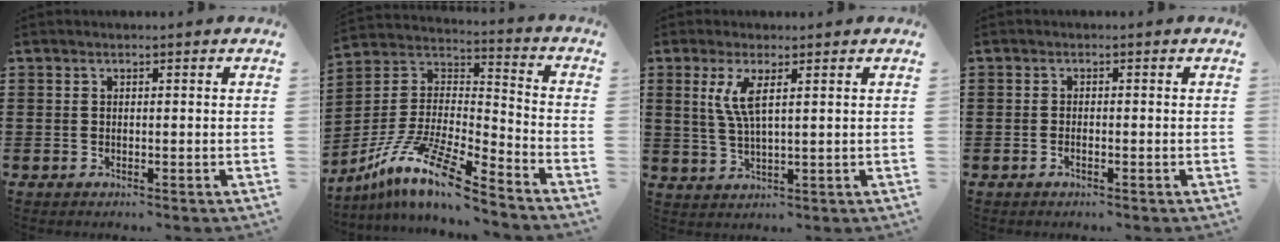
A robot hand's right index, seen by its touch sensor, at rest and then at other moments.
{"total": 12.2, "force": [-9.2, 1.8, 7.8], "torque": [-0.168, 0.004, -0.185]}
{"total": 4.8, "force": [1.7, 1.0, 4.4], "torque": [-0.100, -0.003, 0.024]}
{"total": 0.8, "force": [-0.6, 0.1, 0.5], "torque": [-0.010, -0.004, -0.010]}